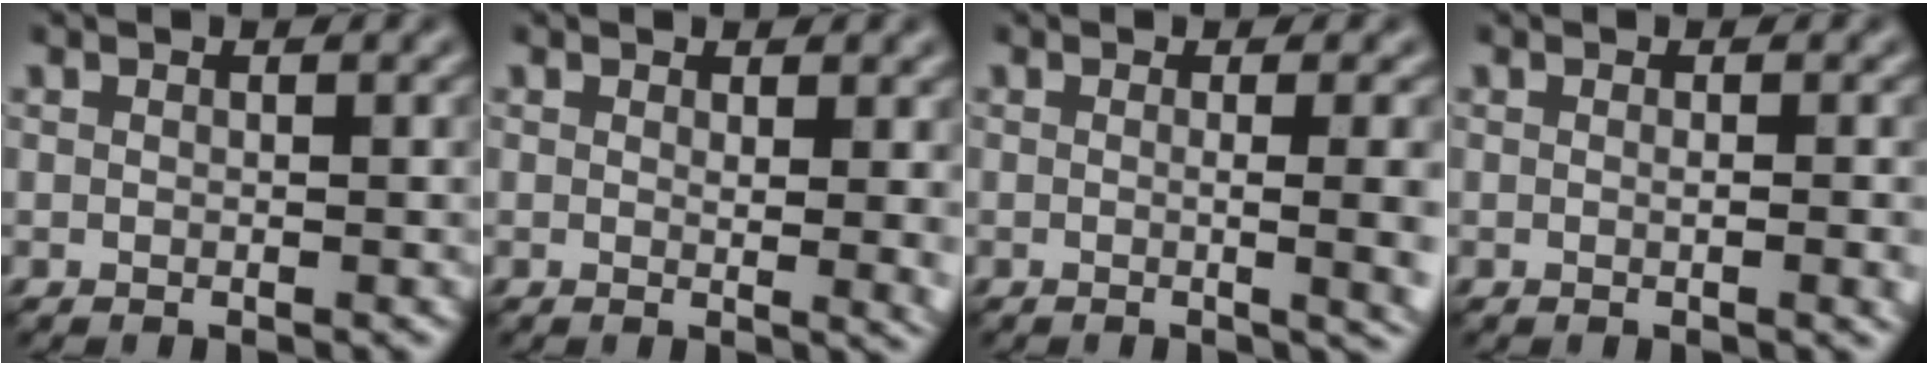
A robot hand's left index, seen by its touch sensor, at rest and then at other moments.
{"total": 2.4, "force": [0.7, 0.7, 2.2], "torque": [-0.023, -0.007, 0.013]}
{"total": 6.7, "force": [-0.1, 3.0, 6.0], "torque": [-0.028, 0.004, -0.003]}
{"total": 2.0, "force": [-0.1, 0.5, 1.9], "torque": [-0.020, 0.001, -0.005]}